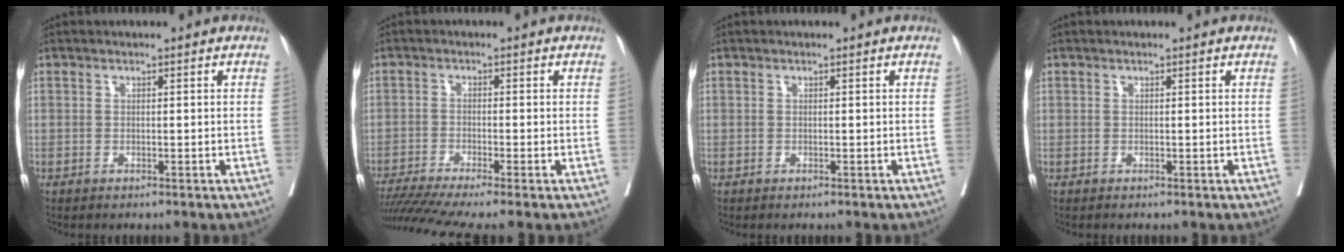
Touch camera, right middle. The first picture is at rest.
{"total": 9.0, "force": [-7.3, -0.5, 5.3], "torque": [-0.086, -0.014, -0.122]}
{"total": 0.0}
{"total": 0.0}